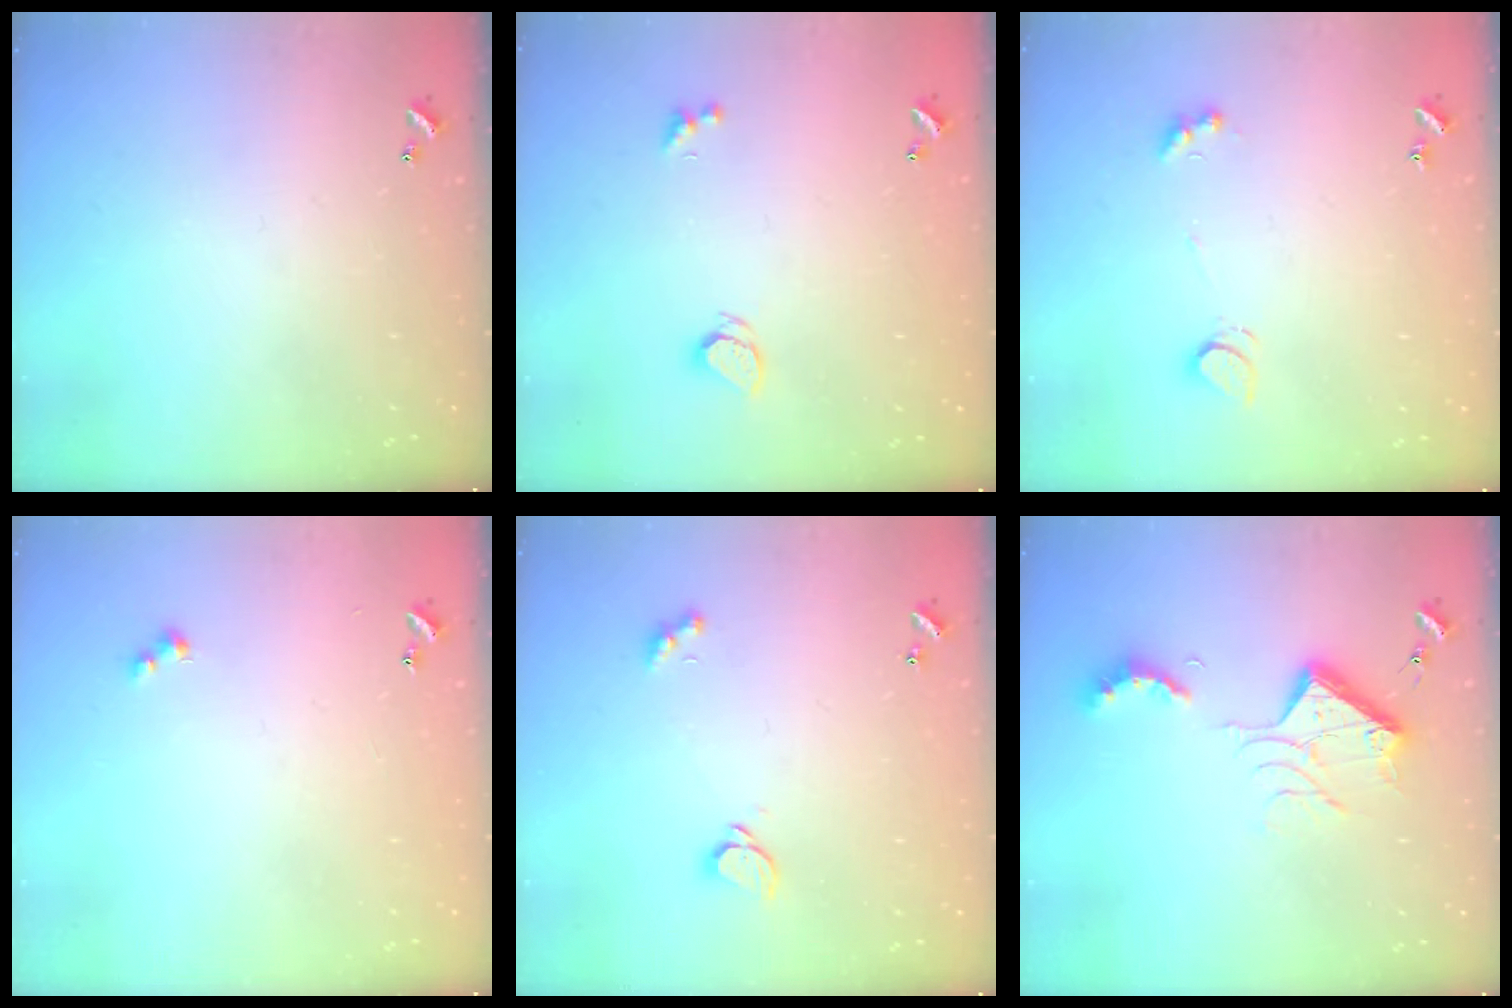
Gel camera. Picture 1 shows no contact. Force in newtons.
{"total": 1.7, "press": 1.7, "slide": 0.2}
{"total": 3.8, "press": 3.8, "slide": 0.5}
{"total": 2.5, "press": 2.5, "slide": 0.5}
{"total": 1.9, "press": 1.8, "slide": 0.5}
{"total": 13.2, "press": 13.1, "slide": 1.7}